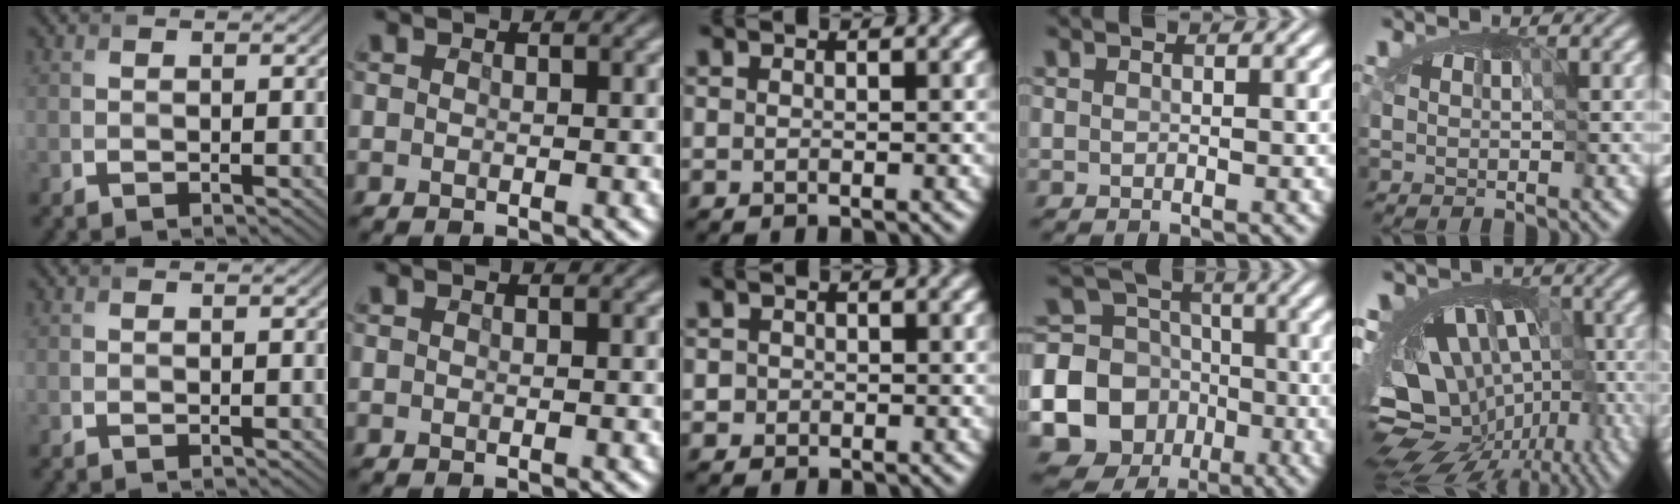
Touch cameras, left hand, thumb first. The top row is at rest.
{"middle": {"total": 0.8, "force": [0.0, 0.8, 0.1], "torque": [0.007, -0.002, -0.002]}, "ring": {"total": 20.3, "force": [-6.1, 18.8, 4.7], "torque": [-0.147, -0.039, -0.129]}, "little": {"total": 11.4, "force": [-5.8, 6.7, 7.2], "torque": [-0.065, -0.023, -0.089]}}